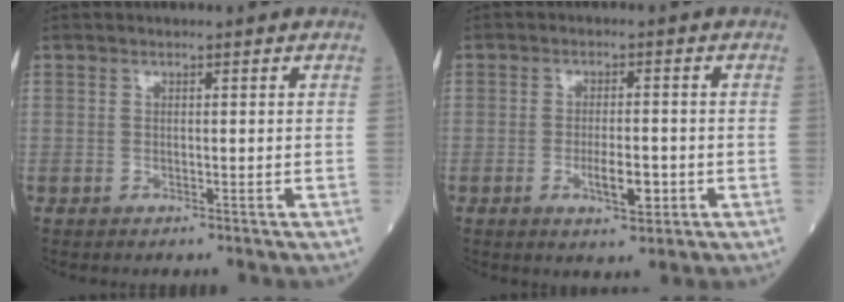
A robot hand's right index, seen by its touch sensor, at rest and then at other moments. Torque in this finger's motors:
{"motor_torque": [0.69, -0.27, 0.34, 0.11]}